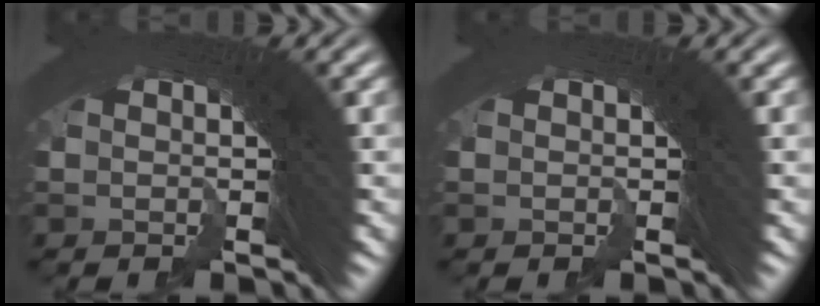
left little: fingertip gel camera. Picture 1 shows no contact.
{"total": 0.0}